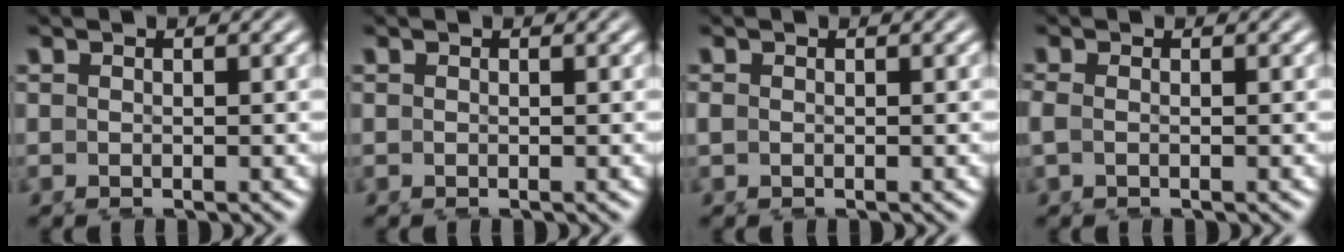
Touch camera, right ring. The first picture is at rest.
{"total": 0.0}
{"total": 0.8, "force": [-0.2, 0.7, 0.3], "torque": [-0.016, -0.006, -0.002]}
{"total": 1.3, "force": [-0.6, 0.7, 0.9], "torque": [-0.034, -0.011, -0.008]}